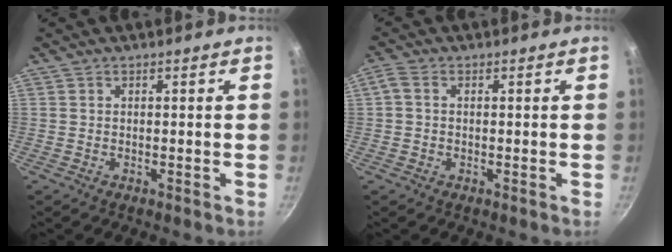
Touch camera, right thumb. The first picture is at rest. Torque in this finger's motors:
{"motor_torque": [-0.35, 0.51, -0.31, 0.25, 0.09]}